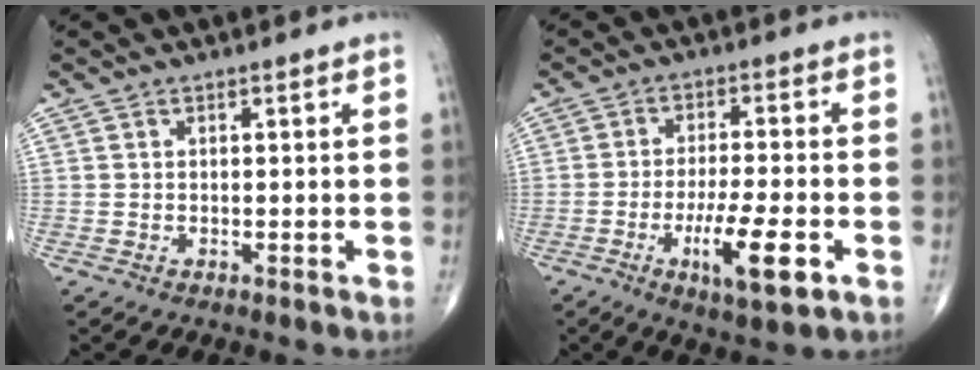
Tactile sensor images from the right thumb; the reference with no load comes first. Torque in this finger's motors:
{"motor_torque": [1.31, 1.60, 0.70, -0.82, 0.34]}